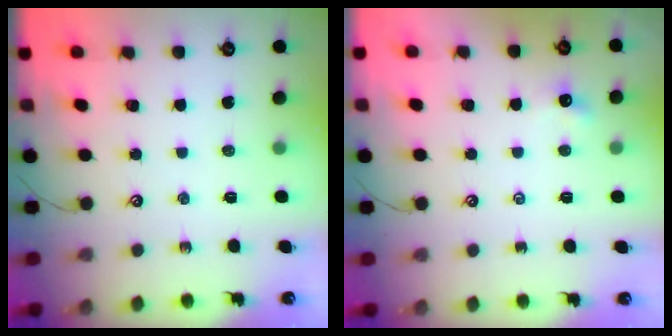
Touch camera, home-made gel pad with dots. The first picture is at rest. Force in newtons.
{"total": 1.8, "press": 1.8, "slide": 0.4}